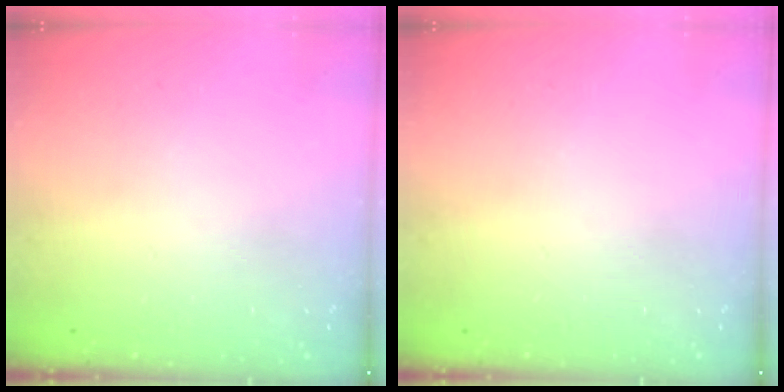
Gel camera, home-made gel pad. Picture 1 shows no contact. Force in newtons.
{"total": 0.0}